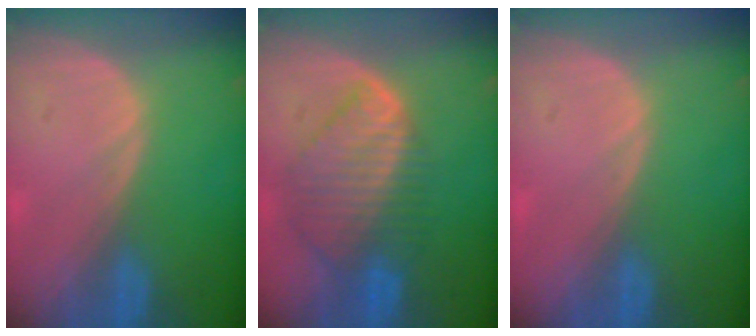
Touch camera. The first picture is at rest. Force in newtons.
{"total": 8.7, "press": 7.7, "slide": 4.2}
{"total": 0.0}